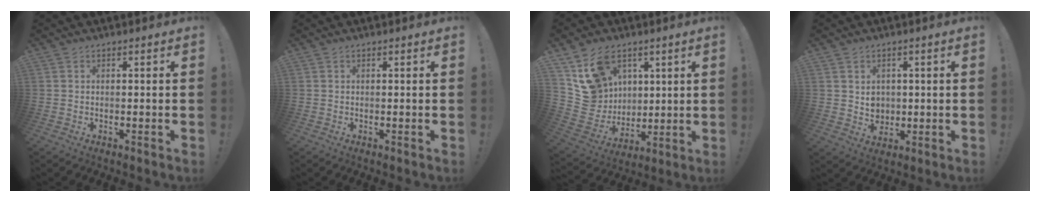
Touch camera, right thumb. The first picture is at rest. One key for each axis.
{"total": 0.0}
{"total": 16.2, "fx": 8.5, "fy": 12.3, "fz": 6.1, "tx": -0.123, "ty": -0.037, "tz": 0.177}
{"total": 4.9, "fx": 1.4, "fy": 4.6, "fz": 1.2, "tx": -0.005, "ty": -0.013, "tz": 0.026}